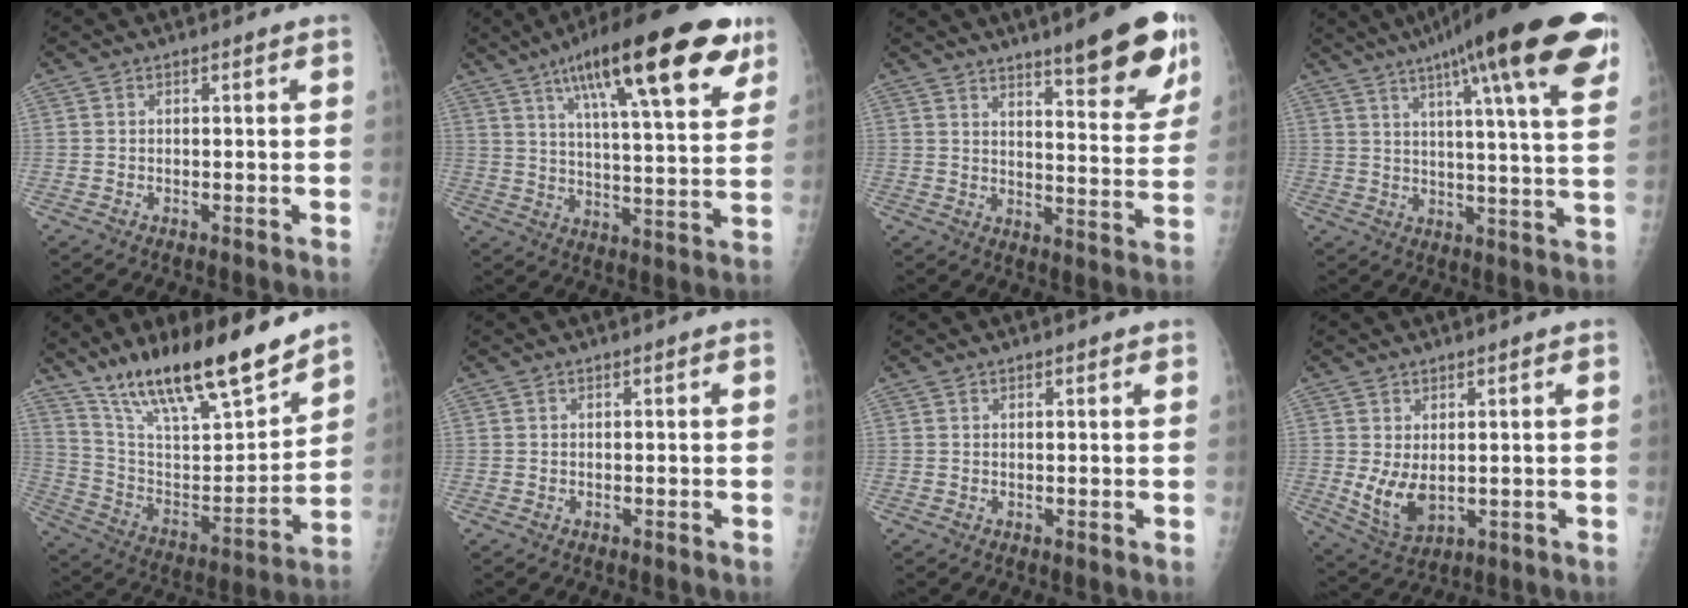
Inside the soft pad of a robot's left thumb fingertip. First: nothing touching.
{"total": 24.8, "force": [13.5, 6.3, 19.9], "torque": [-0.283, -0.021, 0.205]}
{"total": 16.2, "force": [10.4, 3.3, 12.0], "torque": [-0.123, -0.059, 0.147]}
{"total": 25.9, "force": [15.2, 3.9, 20.5], "torque": [-0.288, -0.027, 0.202]}
{"total": 22.4, "force": [17.6, 4.8, 13.1], "torque": [-0.195, -0.083, 0.309]}
{"total": 0.0}
{"total": 0.9, "force": [0.7, 0.3, 0.5], "torque": [-0.004, -0.002, 0.007]}
{"total": 6.6, "force": [0.5, 3.9, 5.3], "torque": [-0.090, -0.018, 0.024]}